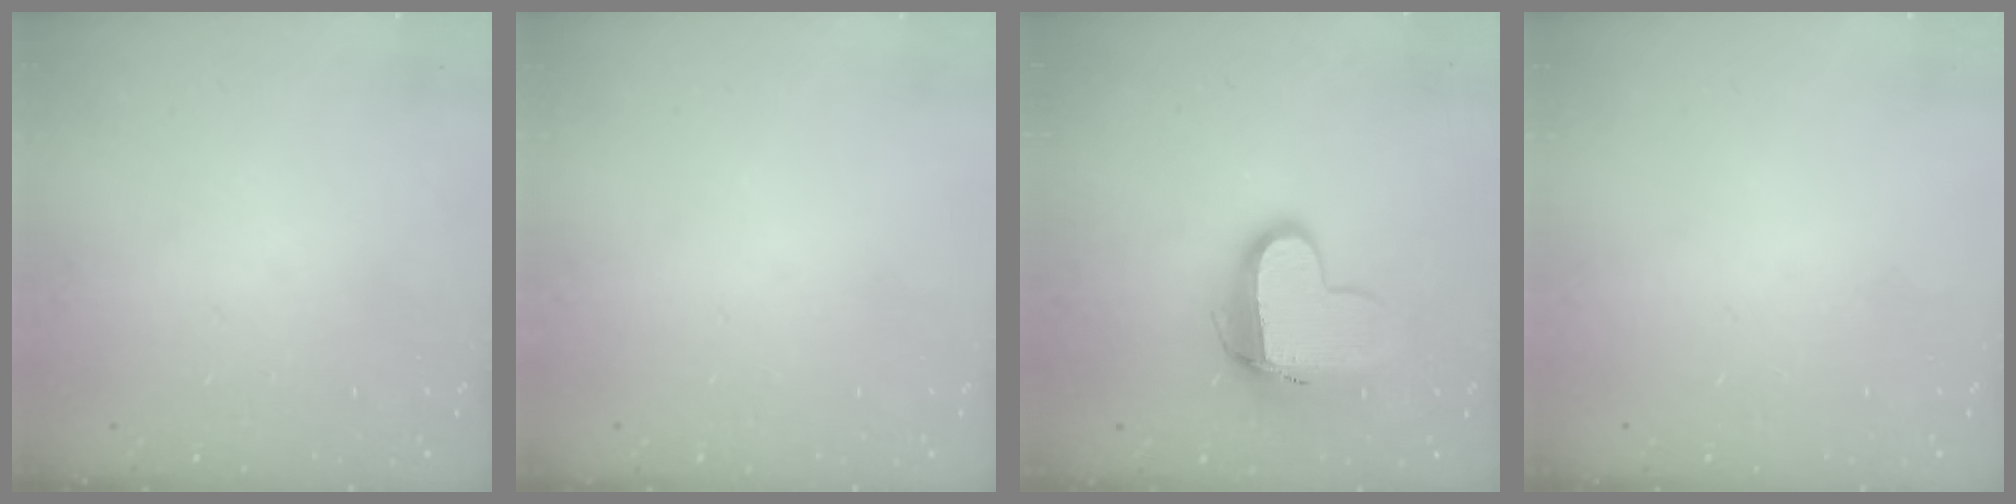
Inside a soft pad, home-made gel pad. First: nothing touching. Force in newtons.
{"total": 0.0}
{"total": 12.0, "press": 11.9, "slide": 1.2}
{"total": 0.0}